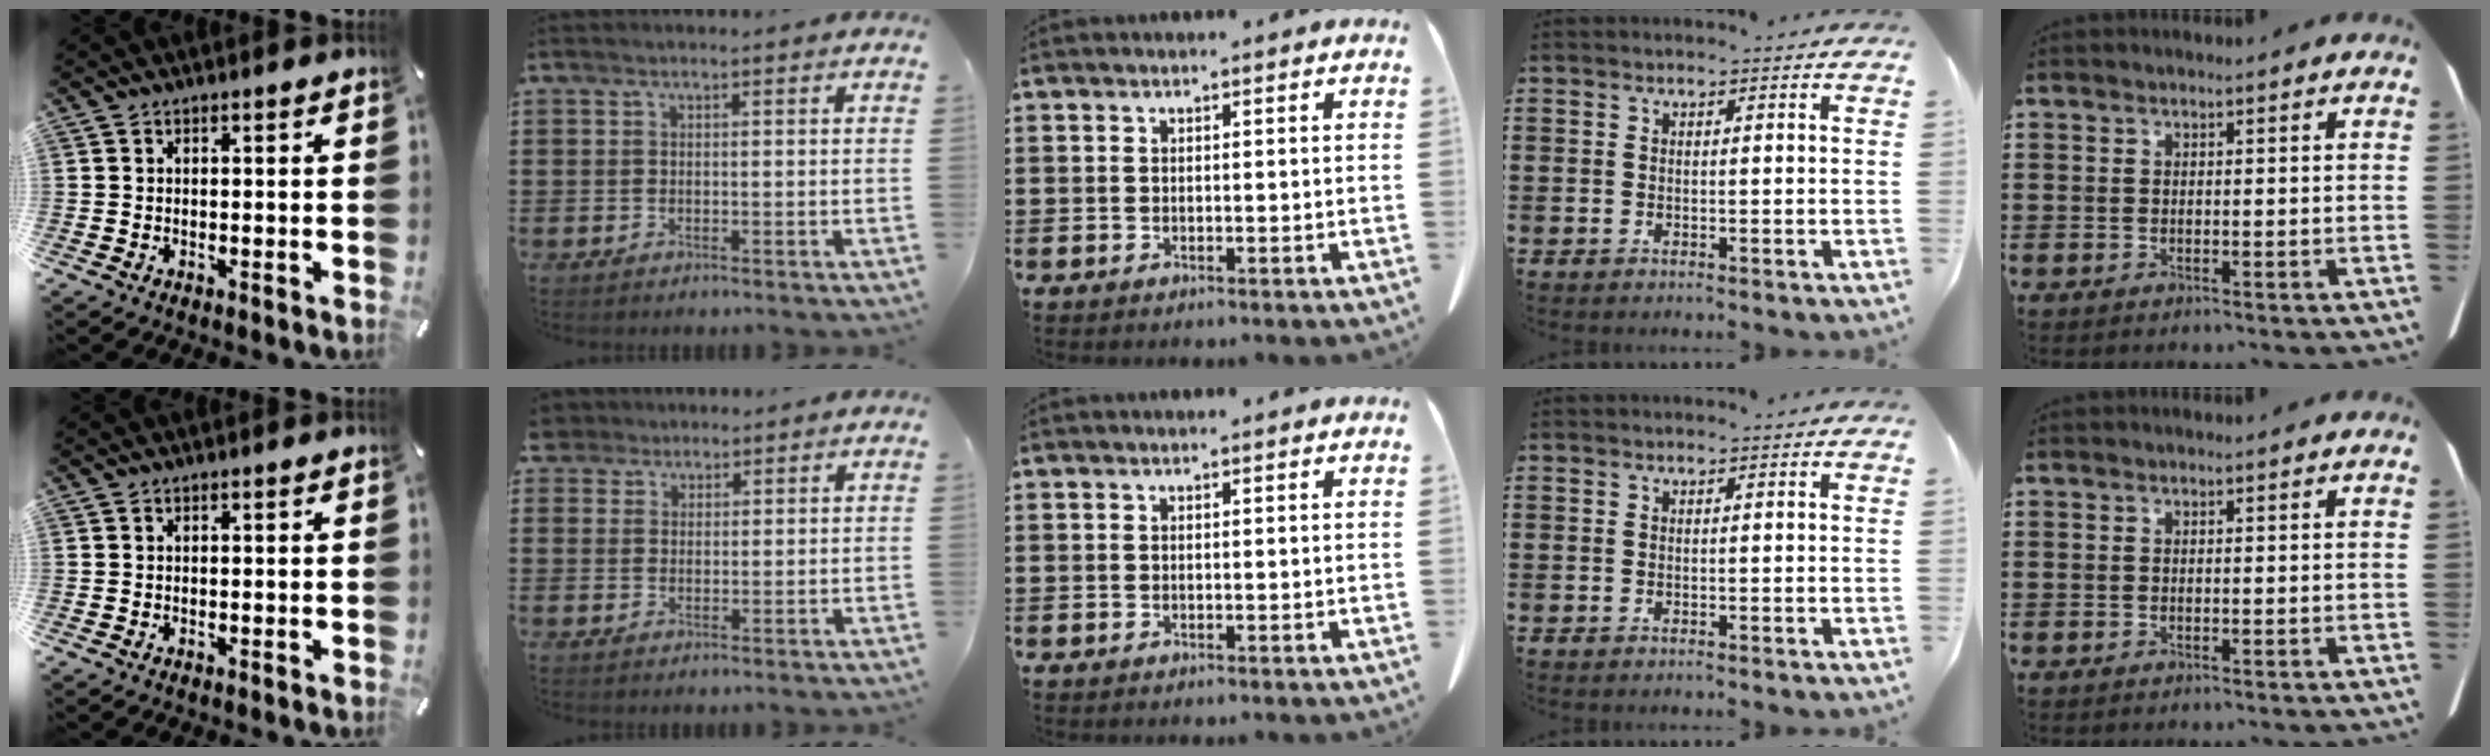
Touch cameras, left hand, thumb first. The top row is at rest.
{"index": {"total": 2.9, "force": [2.2, 1.9, 0.1], "torque": [-0.016, 0.011, 0.042]}}